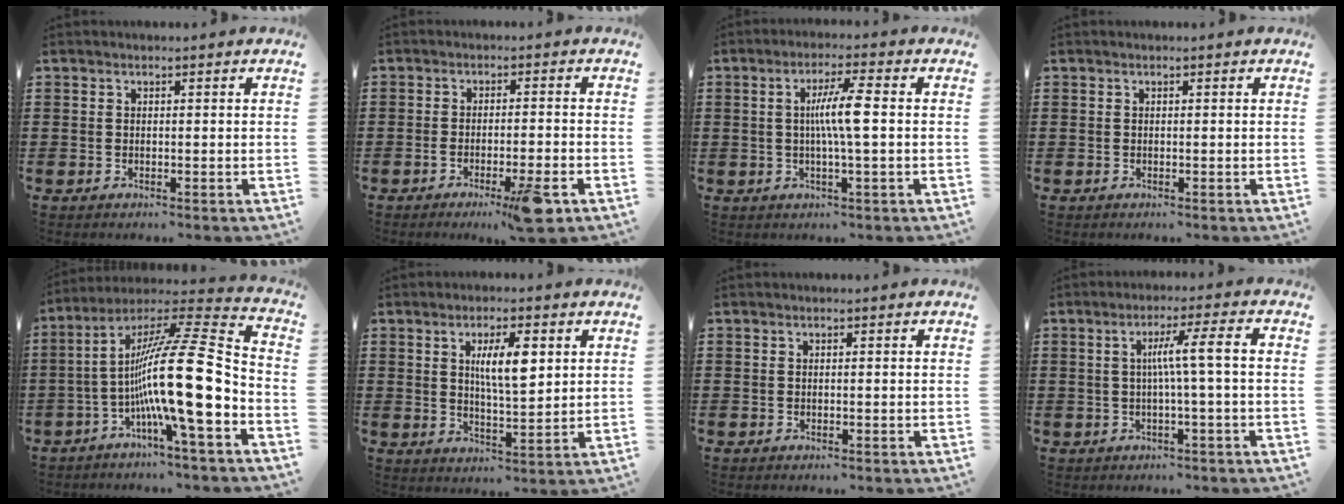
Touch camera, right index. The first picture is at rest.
{"total": 6.1, "force": [-3.4, -0.1, 5.1], "torque": [-0.083, -0.015, -0.055]}
{"total": 6.0, "force": [0.2, 0.2, 6.0], "torque": [-0.111, -0.002, -0.002]}
{"total": 0.0}
{"total": 19.4, "force": [-4.0, 3.1, 18.8], "torque": [-0.341, -0.019, -0.081]}
{"total": 6.6, "force": [2.1, 1.9, 6.0], "torque": [-0.113, 0.003, 0.033]}
{"total": 0.0}
{"total": 5.7, "force": [-0.3, -0.3, 5.7], "torque": [-0.105, 0.000, -0.014]}